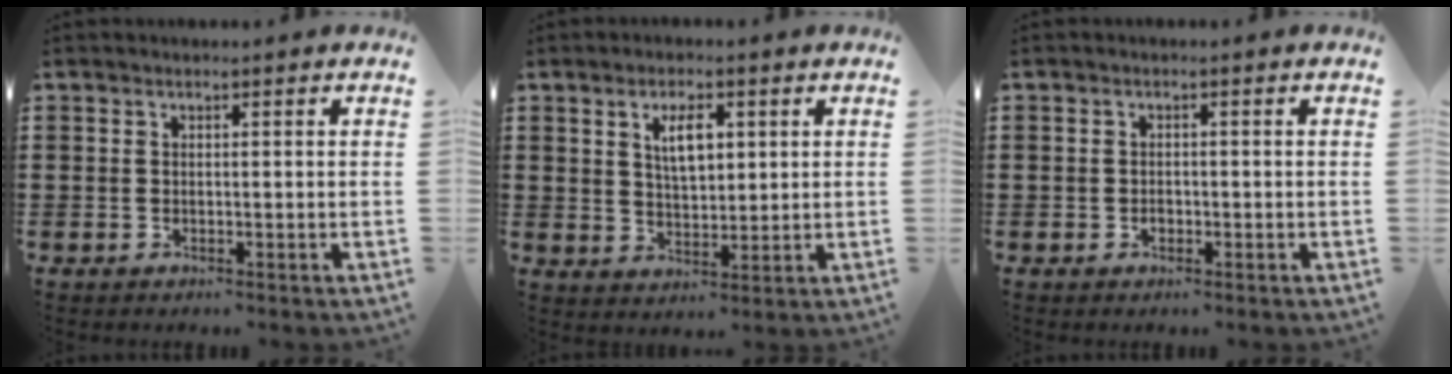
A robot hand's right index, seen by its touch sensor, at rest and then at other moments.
{"total": 4.9, "force": [1.7, 2.3, 4.0], "torque": [-0.069, 0.003, 0.024]}
{"total": 1.2, "force": [-0.5, 0.8, 0.7], "torque": [-0.015, -0.001, -0.009]}